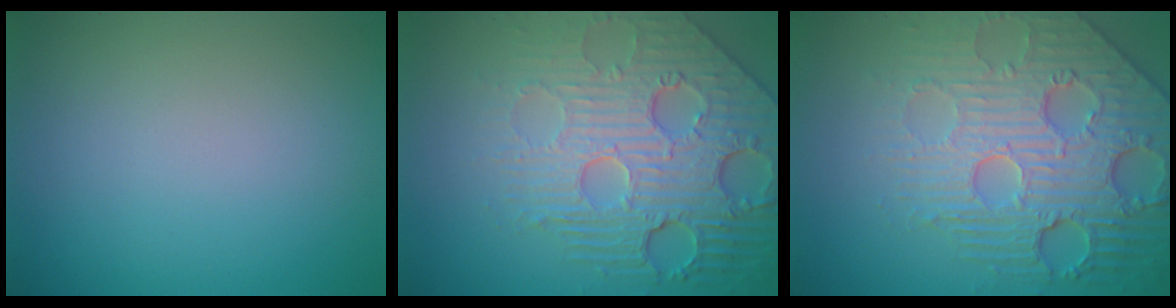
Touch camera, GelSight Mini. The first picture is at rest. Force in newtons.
{"total": 8.6, "press": 5.9, "slide": 6.2}
{"total": 7.2, "press": 5.7, "slide": 4.5}